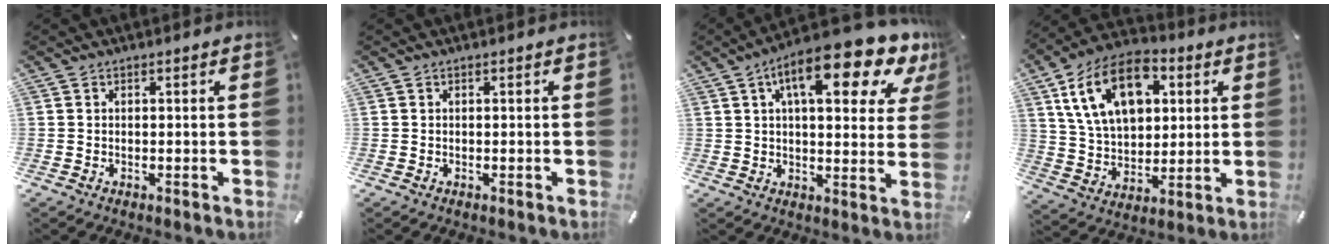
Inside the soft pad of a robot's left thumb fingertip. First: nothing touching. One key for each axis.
{"total": 0.0}
{"total": 17.1, "fx": 9.5, "fy": 5.7, "fz": 13.0, "tx": -0.198, "ty": -0.042, "tz": 0.147}
{"total": 17.4, "fx": 6.8, "fy": 11.6, "fz": 11.0, "tx": -0.208, "ty": -0.008, "tz": 0.121}